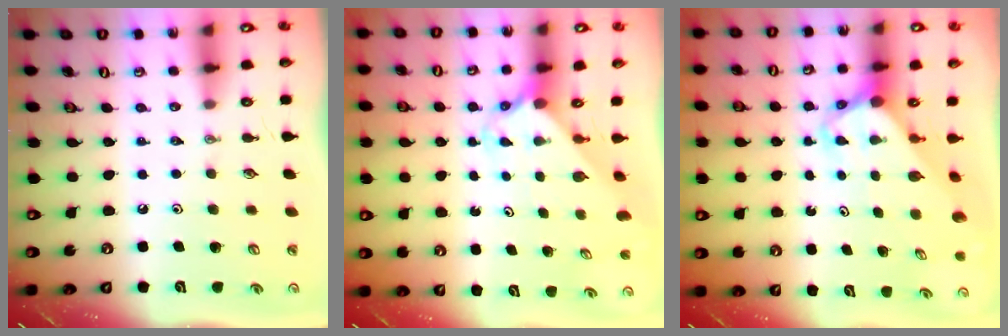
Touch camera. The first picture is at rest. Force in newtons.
{"total": 2.4, "press": 2.4, "slide": 0.2}
{"total": 3.7, "press": 3.7, "slide": 0.1}